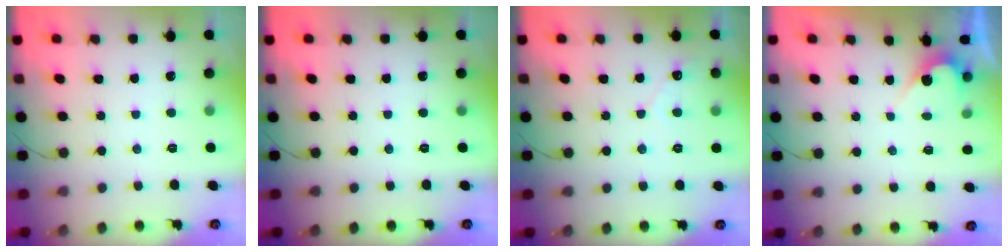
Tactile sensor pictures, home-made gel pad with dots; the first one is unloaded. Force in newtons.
{"total": 0.0}
{"total": 2.5, "press": 2.5, "slide": 0.1}
{"total": 3.2, "press": 3.2, "slide": 0.2}